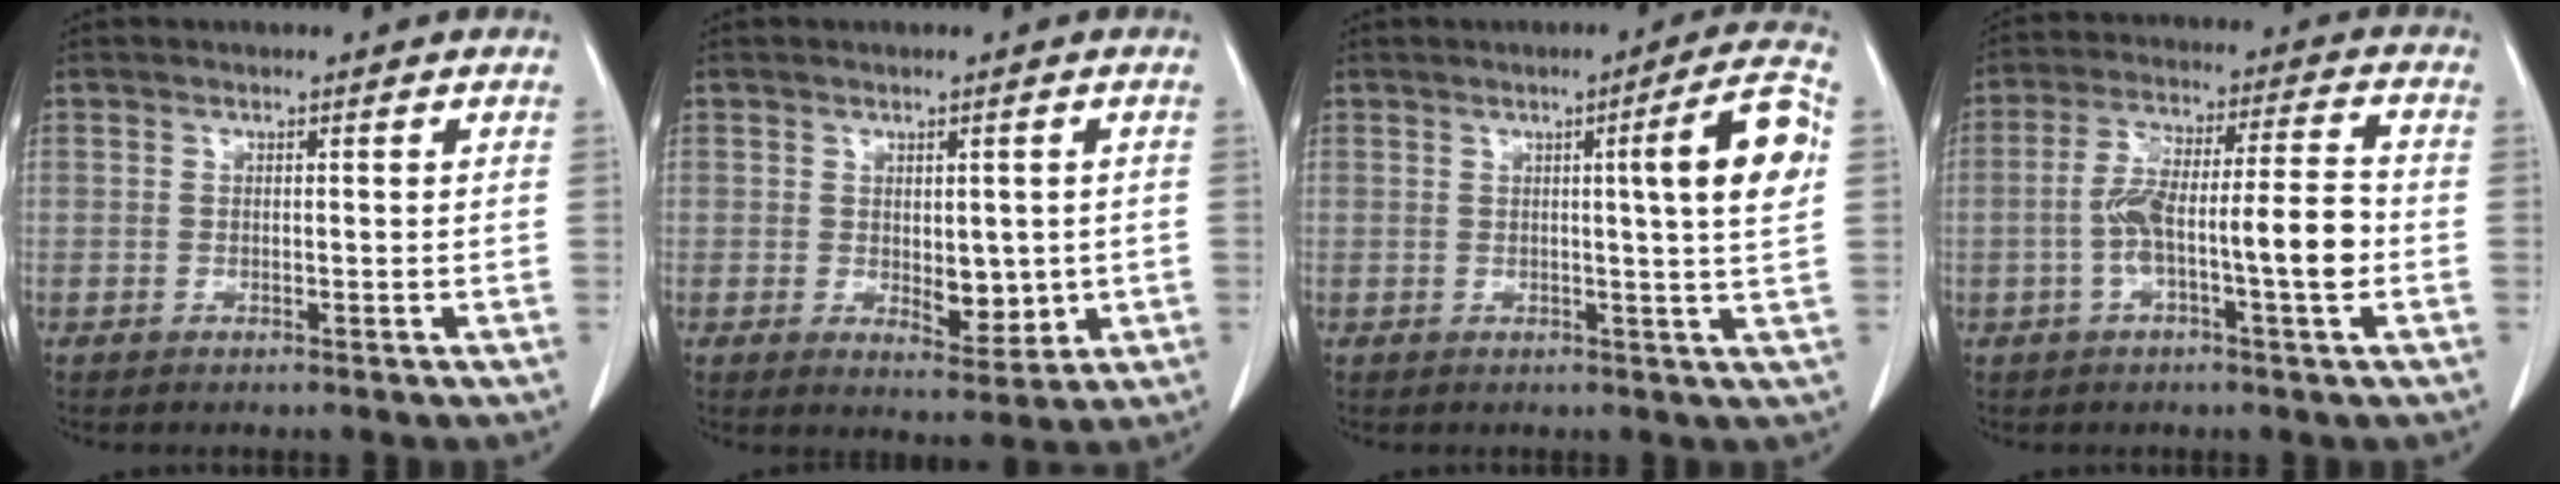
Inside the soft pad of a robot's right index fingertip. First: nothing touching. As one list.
[{"total": 5.1, "force": [-0.3, 2.7, 4.3], "torque": [-0.052, -0.009, 0.008]}, {"total": 8.9, "force": [1.9, -0.8, 8.7], "torque": [-0.115, 0.001, 0.020]}, {"total": 11.8, "force": [-2.5, 1.5, 11.5], "torque": [-0.210, 0.021, -0.043]}]